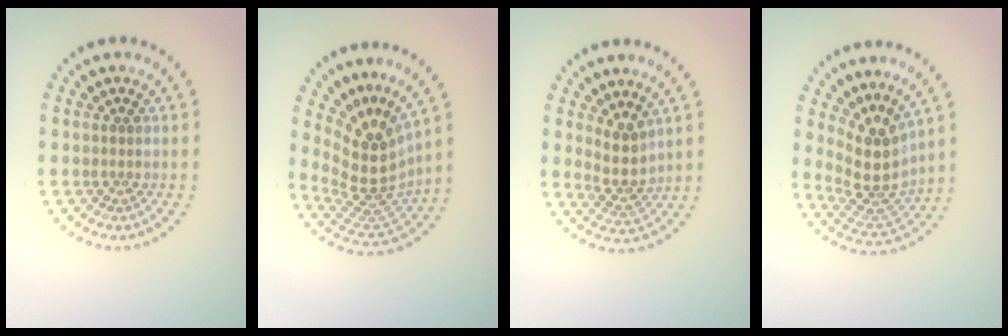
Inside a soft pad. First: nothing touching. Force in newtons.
{"total": 5.0, "press": 3.5, "slide": 3.5}
{"total": 2.8, "press": 2.3, "slide": 1.6}
{"total": 4.4, "press": 3.2, "slide": 2.9}